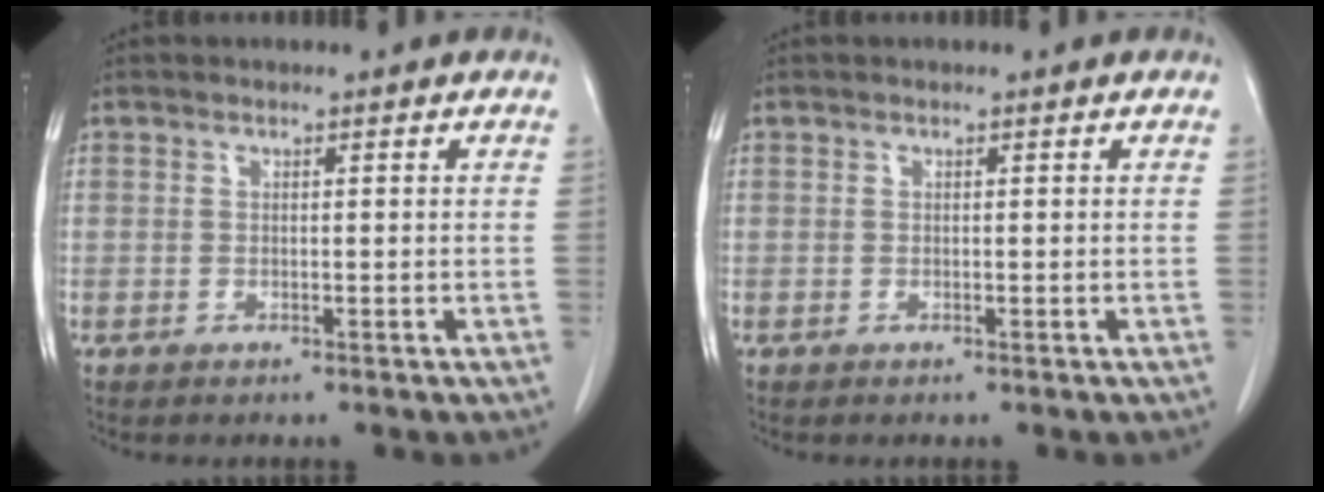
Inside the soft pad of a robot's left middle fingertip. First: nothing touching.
{"total": 0.0}